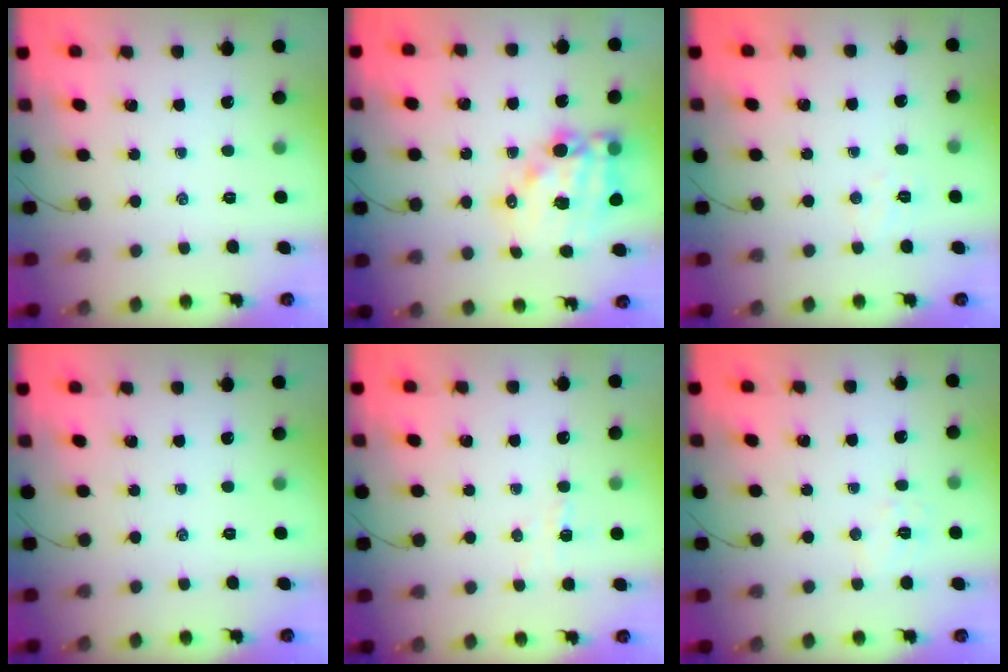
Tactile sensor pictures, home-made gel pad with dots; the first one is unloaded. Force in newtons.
{"total": 15.2, "press": 14.8, "slide": 3.6}
{"total": 4.0, "press": 3.9, "slide": 0.9}
{"total": 0.0}
{"total": 2.9, "press": 2.8, "slide": 0.8}
{"total": 5.4, "press": 5.3, "slide": 1.0}